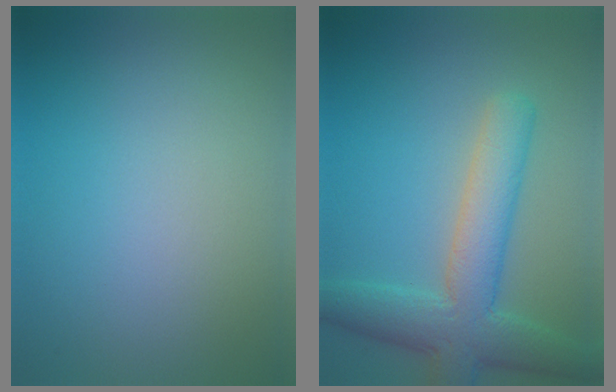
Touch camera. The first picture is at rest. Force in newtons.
{"total": 7.1, "press": 7.1, "slide": 0.5}